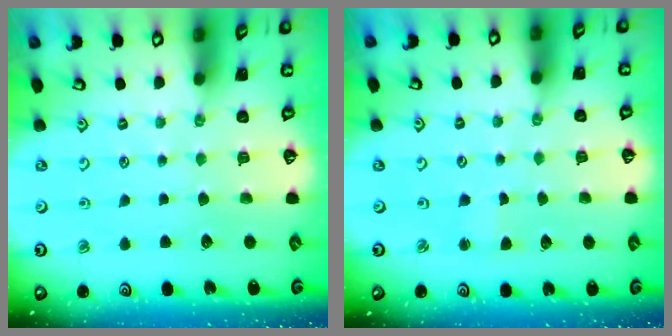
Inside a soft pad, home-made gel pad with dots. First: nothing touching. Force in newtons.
{"total": 1.3, "press": 1.2, "slide": 0.1}